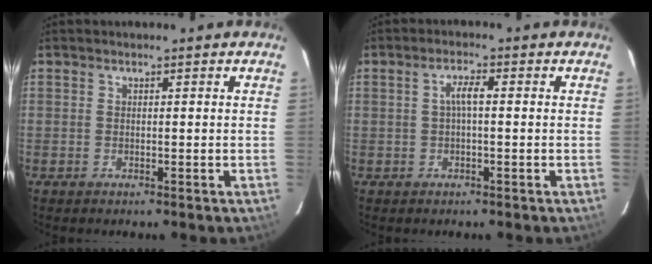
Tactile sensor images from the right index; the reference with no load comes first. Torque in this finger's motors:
{"motor_torque": [0.69, -0.01, 0.24, 0.07]}